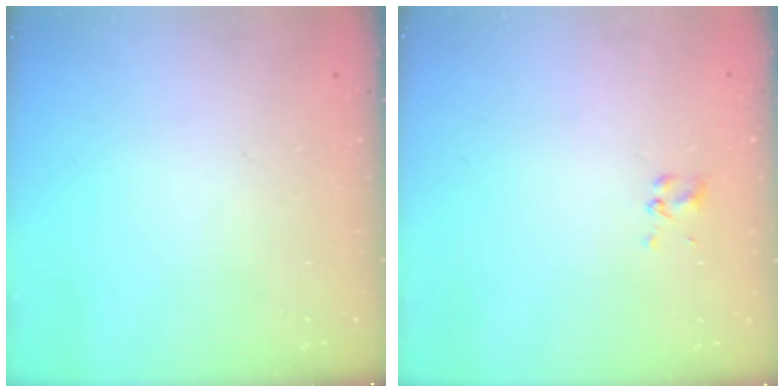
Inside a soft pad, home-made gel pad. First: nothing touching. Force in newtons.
{"total": 1.7, "press": 1.5, "slide": 0.8}